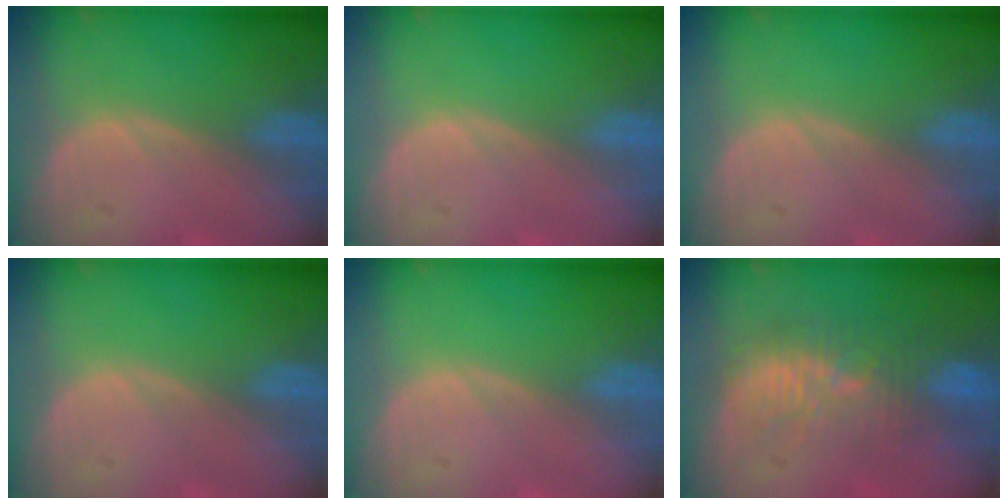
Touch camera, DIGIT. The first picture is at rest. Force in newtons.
{"total": 0.0}
{"total": 0.0}
{"total": 0.0}
{"total": 0.0}
{"total": 9.7, "press": 9.1, "slide": 3.4}